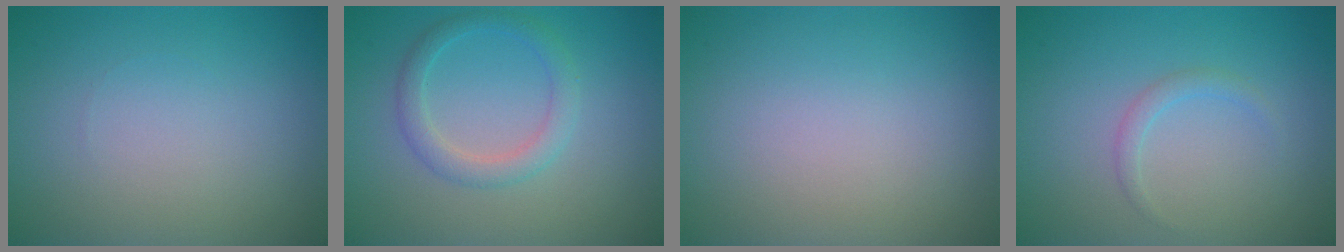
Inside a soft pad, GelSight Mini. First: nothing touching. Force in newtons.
{"total": 2.4, "press": 2.4, "slide": 0.1}
{"total": 0.0}
{"total": 1.1, "press": 1.1, "slide": 0.1}